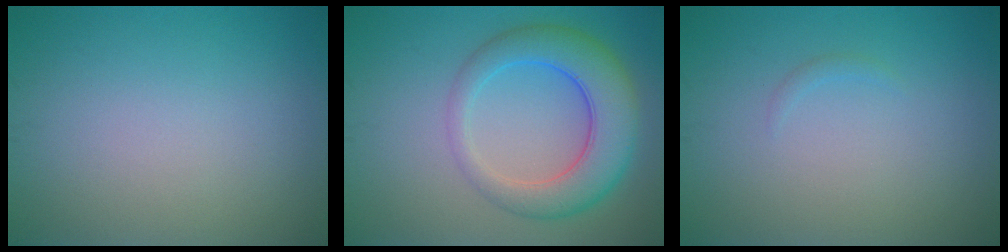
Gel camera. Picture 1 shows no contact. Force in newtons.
{"total": 6.6, "press": 6.6, "slide": 0.3}
{"total": 0.5, "press": 0.5, "slide": 0.1}